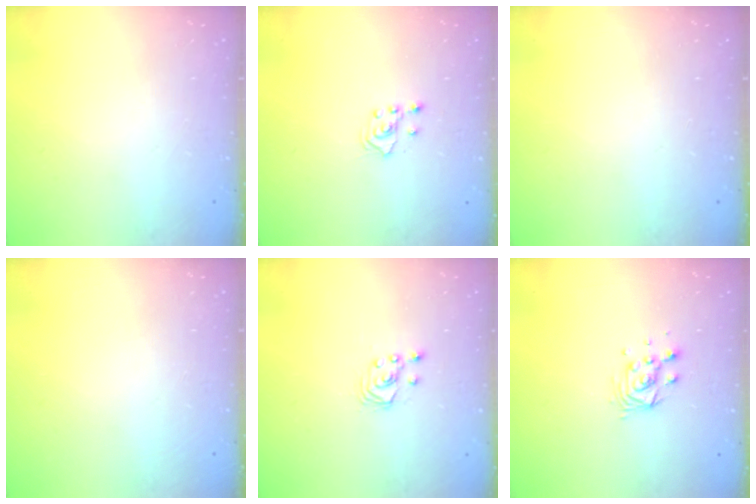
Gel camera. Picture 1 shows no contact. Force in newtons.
{"total": 3.2, "press": 3.1, "slide": 1.0}
{"total": 0.0}
{"total": 0.0}
{"total": 2.1, "press": 2.1, "slide": 0.3}
{"total": 6.4, "press": 6.4, "slide": 0.3}